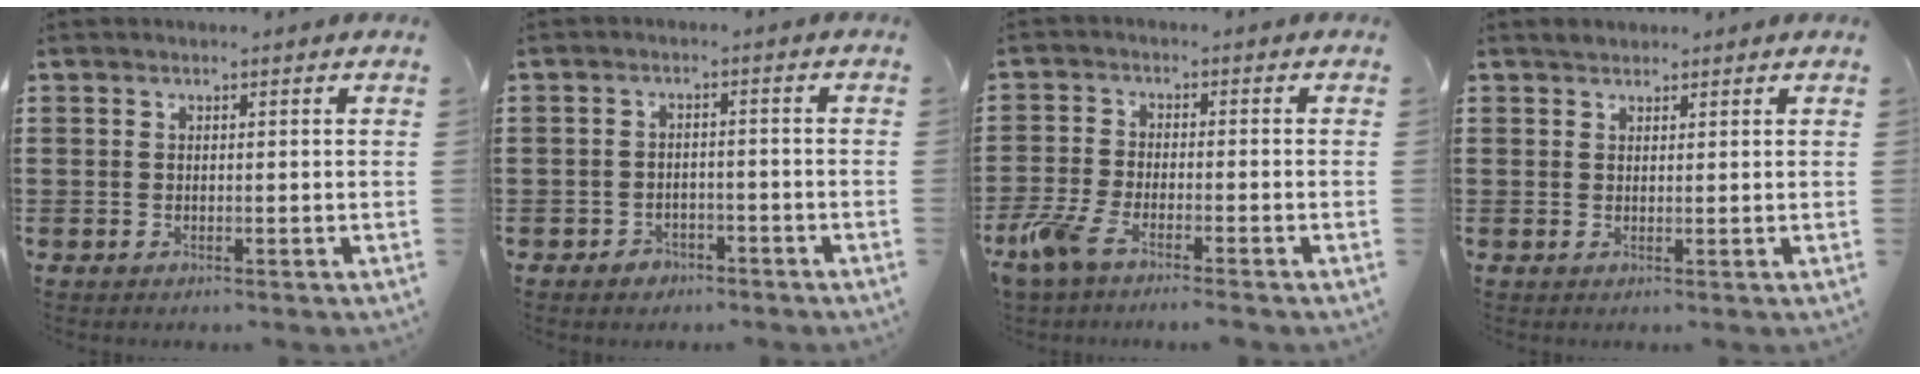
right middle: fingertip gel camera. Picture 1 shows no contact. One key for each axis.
{"total": 2.2, "fx": -1.9, "fy": 1.0, "fz": 0.2, "tx": -0.010, "ty": 0.003, "tz": -0.042}
{"total": 5.4, "fx": -4.1, "fy": 1.0, "fz": 3.4, "tx": -0.104, "ty": -0.019, "tz": -0.088}
{"total": 1.2, "fx": 1.1, "fy": 0.6, "fz": 0.0, "tx": -0.003, "ty": 0.002, "tz": 0.022}